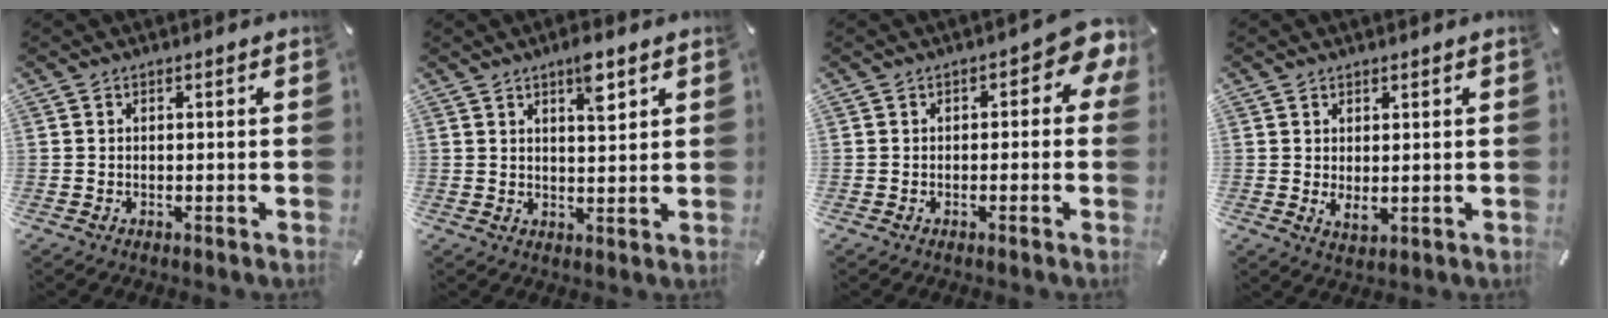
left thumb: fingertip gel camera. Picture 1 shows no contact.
{"total": 6.2, "force": [3.9, 1.9, 4.4], "torque": [-0.064, -0.015, 0.061]}
{"total": 4.9, "force": [0.8, 2.7, 4.1], "torque": [-0.053, 0.002, 0.010]}
{"total": 2.5, "force": [0.6, 1.3, 2.0], "torque": [-0.037, -0.007, 0.009]}